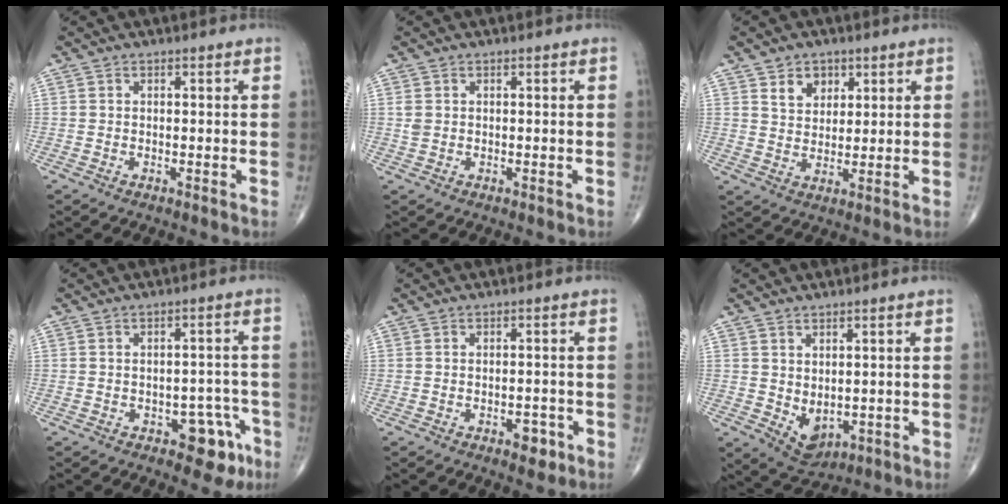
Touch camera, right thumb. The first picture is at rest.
{"total": 1.3, "force": [0.2, 1.0, 0.8], "torque": [-0.020, 0.003, 0.009]}
{"total": 5.4, "force": [2.8, 3.9, 2.5], "torque": [-0.018, -0.018, 0.051]}
{"total": 7.0, "force": [-3.6, 3.9, 4.6], "torque": [-0.024, 0.029, -0.041]}
{"total": 3.2, "force": [-1.7, 1.7, 2.2], "torque": [-0.019, 0.009, -0.019]}
{"total": 5.3, "force": [-0.3, 3.5, 4.0], "torque": [-0.048, -0.008, 0.018]}